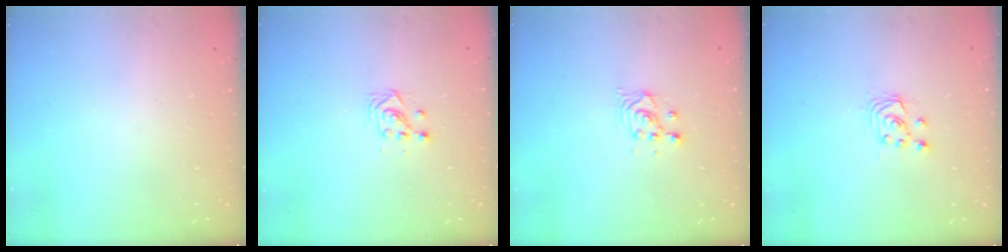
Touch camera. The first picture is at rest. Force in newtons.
{"total": 3.0, "press": 3.0, "slide": 0.2}
{"total": 2.8, "press": 2.8, "slide": 0.1}
{"total": 2.9, "press": 2.9, "slide": 0.2}